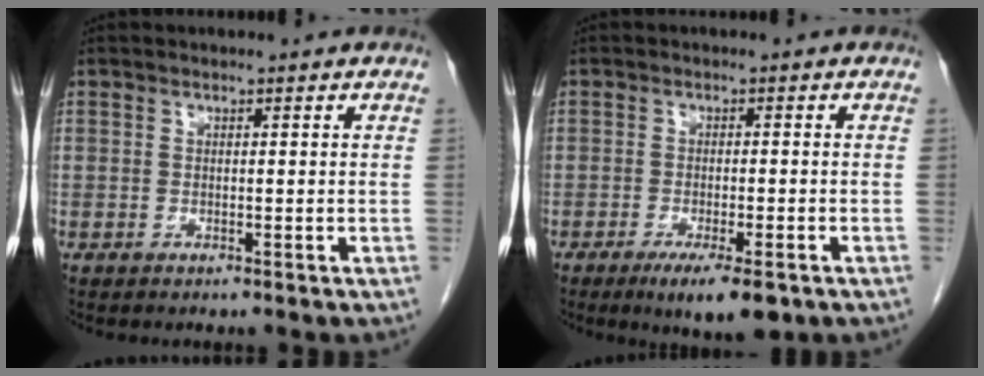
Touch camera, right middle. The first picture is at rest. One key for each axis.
{"total": 6.7, "fx": -4.1, "fy": 1.3, "fz": 5.1, "tx": -0.075, "ty": -0.014, "tz": -0.059}